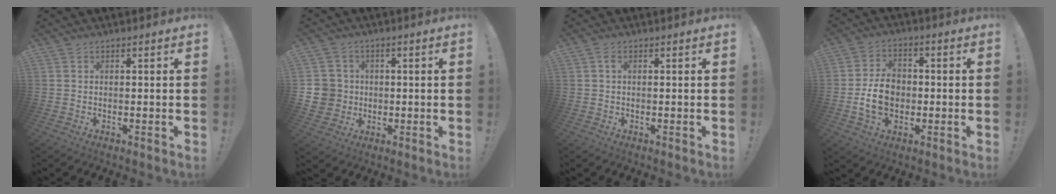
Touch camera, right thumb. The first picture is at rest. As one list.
[{"total": 7.3, "force": [-0.1, 7.1, 1.8], "torque": [-0.051, 0.004, 0.004]}, {"total": 1.1, "force": [0.2, 0.6, 0.9], "torque": [-0.022, 0.005, 0.003]}, {"total": 11.1, "force": [-1.4, 8.3, 7.2], "torque": [-0.136, 0.009, -0.026]}]